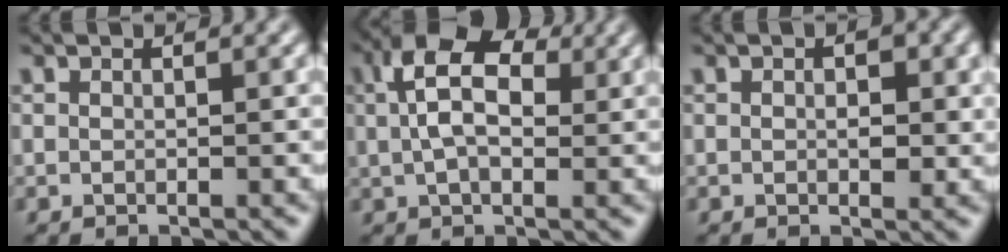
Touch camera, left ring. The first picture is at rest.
{"total": 7.4, "force": [1.5, 4.3, 5.8], "torque": [-0.122, 0.030, 0.015]}
{"total": 2.1, "force": [0.0, 1.1, 1.8], "torque": [-0.022, 0.005, 0.006]}